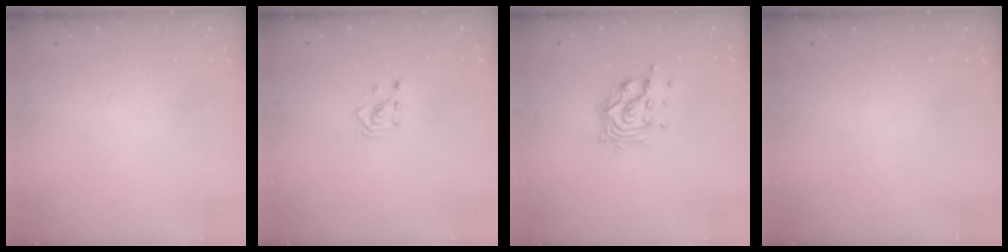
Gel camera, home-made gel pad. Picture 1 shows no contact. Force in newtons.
{"total": 2.8, "press": 2.8, "slide": 0.3}
{"total": 10.1, "press": 10.0, "slide": 1.1}
{"total": 0.0}